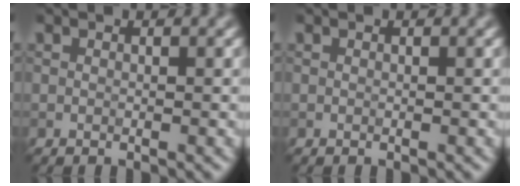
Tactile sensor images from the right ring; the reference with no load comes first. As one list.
[{"total": 0.0}]